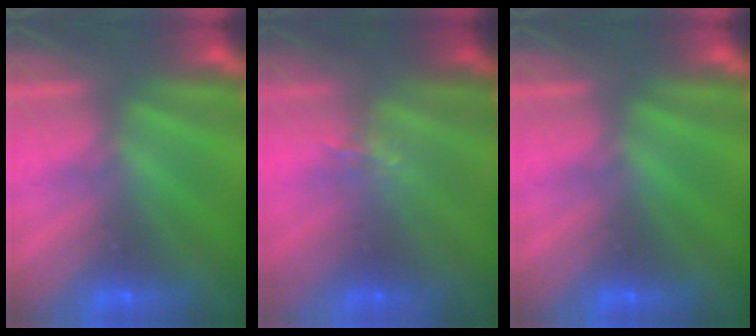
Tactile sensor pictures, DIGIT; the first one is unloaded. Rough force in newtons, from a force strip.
{"total": 1.4}
{"total": 0.0}